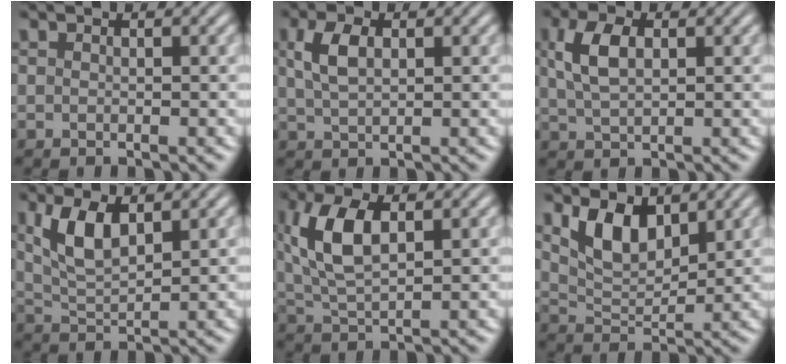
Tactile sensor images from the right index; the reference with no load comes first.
{"total": 2.7, "force": [0.7, 1.3, 2.3], "torque": [-0.049, -0.004, 0.019]}
{"total": 3.5, "force": [0.8, 1.8, 2.9], "torque": [-0.065, -0.001, 0.020]}
{"total": 4.4, "force": [1.3, 2.5, 3.4], "torque": [-0.081, -0.013, 0.032]}
{"total": 6.0, "force": [1.6, 3.2, 4.9], "torque": [-0.115, -0.009, 0.039]}
{"total": 4.5, "force": [2.0, 2.5, 3.0], "torque": [-0.055, -0.012, 0.041]}